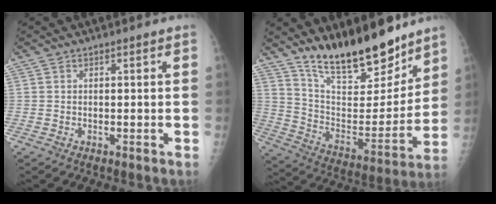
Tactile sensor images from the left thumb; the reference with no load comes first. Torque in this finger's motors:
{"motor_torque": [0.41, 0.24, 1.28, -1.49, 0.15]}